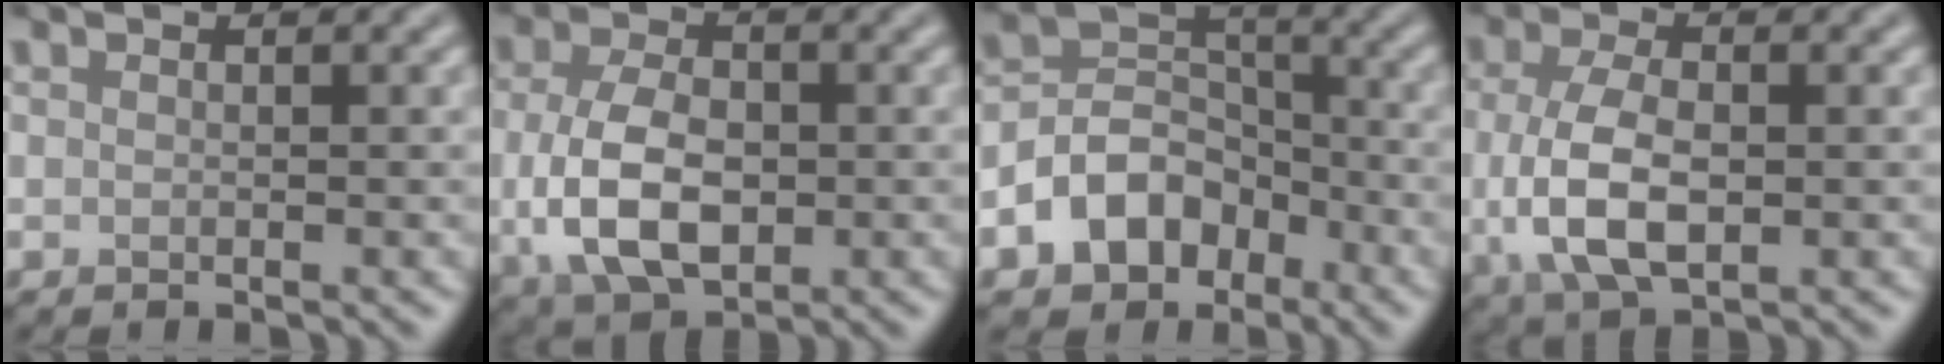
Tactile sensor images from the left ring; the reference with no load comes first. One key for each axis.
{"total": 7.3, "fx": -0.7, "fy": 4.6, "fz": 5.6, "tx": -0.119, "ty": -0.008, "tz": -0.013}
{"total": 6.3, "fx": -3.2, "fy": 4.6, "fz": 2.9, "tx": -0.042, "ty": 0.003, "tz": -0.070}
{"total": 6.4, "fx": -0.5, "fy": 3.4, "fz": 5.5, "tx": -0.122, "ty": -0.007, "tz": -0.009}